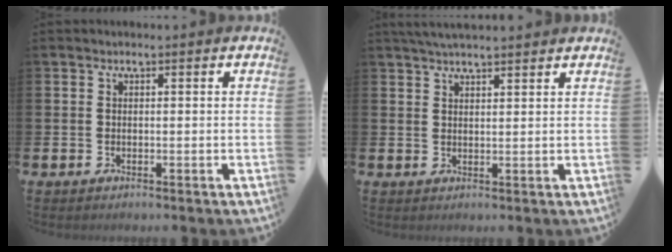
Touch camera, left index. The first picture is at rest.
{"total": 3.5, "force": [3.3, 0.6, 1.2], "torque": [-0.027, -0.006, 0.060]}